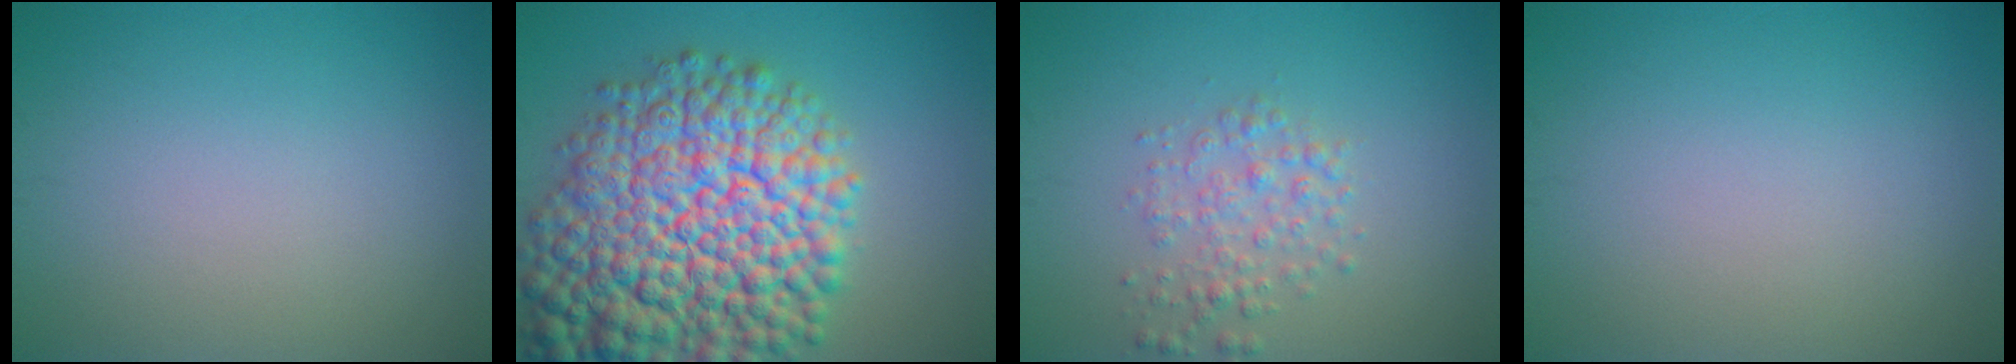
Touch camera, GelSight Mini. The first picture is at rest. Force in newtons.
{"total": 15.7, "press": 15.7, "slide": 0.7}
{"total": 2.5, "press": 2.5, "slide": 0.1}
{"total": 0.0}